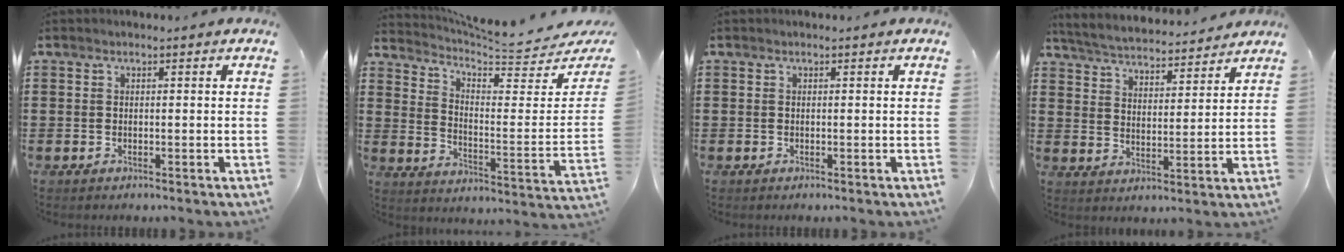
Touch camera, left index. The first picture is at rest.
{"total": 5.1, "force": [4.3, 0.8, 2.6], "torque": [-0.065, -0.045, 0.069]}
{"total": 0.0}
{"total": 4.2, "force": [4.2, 0.0, 0.5], "torque": [-0.033, -0.032, 0.068]}